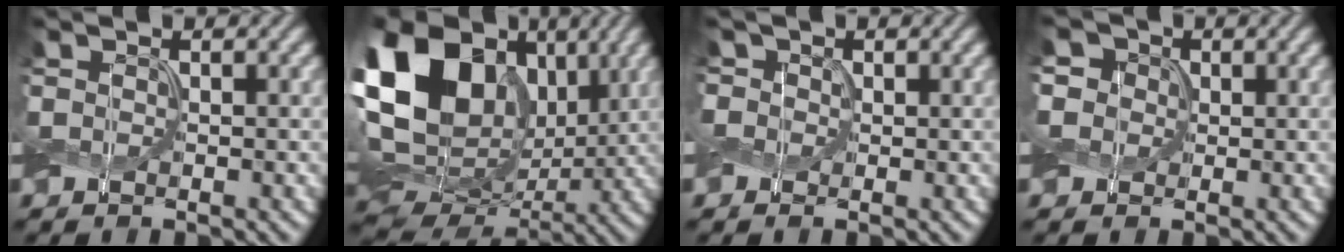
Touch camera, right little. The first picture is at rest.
{"total": 19.5, "force": [4.9, 14.1, 12.5], "torque": [-0.241, 0.043, 0.089]}
{"total": 1.3, "force": [0.3, 1.2, 0.3], "torque": [-0.008, 0.000, 0.002]}
{"total": 4.9, "force": [2.2, 3.8, 2.1], "torque": [-0.053, 0.011, 0.020]}